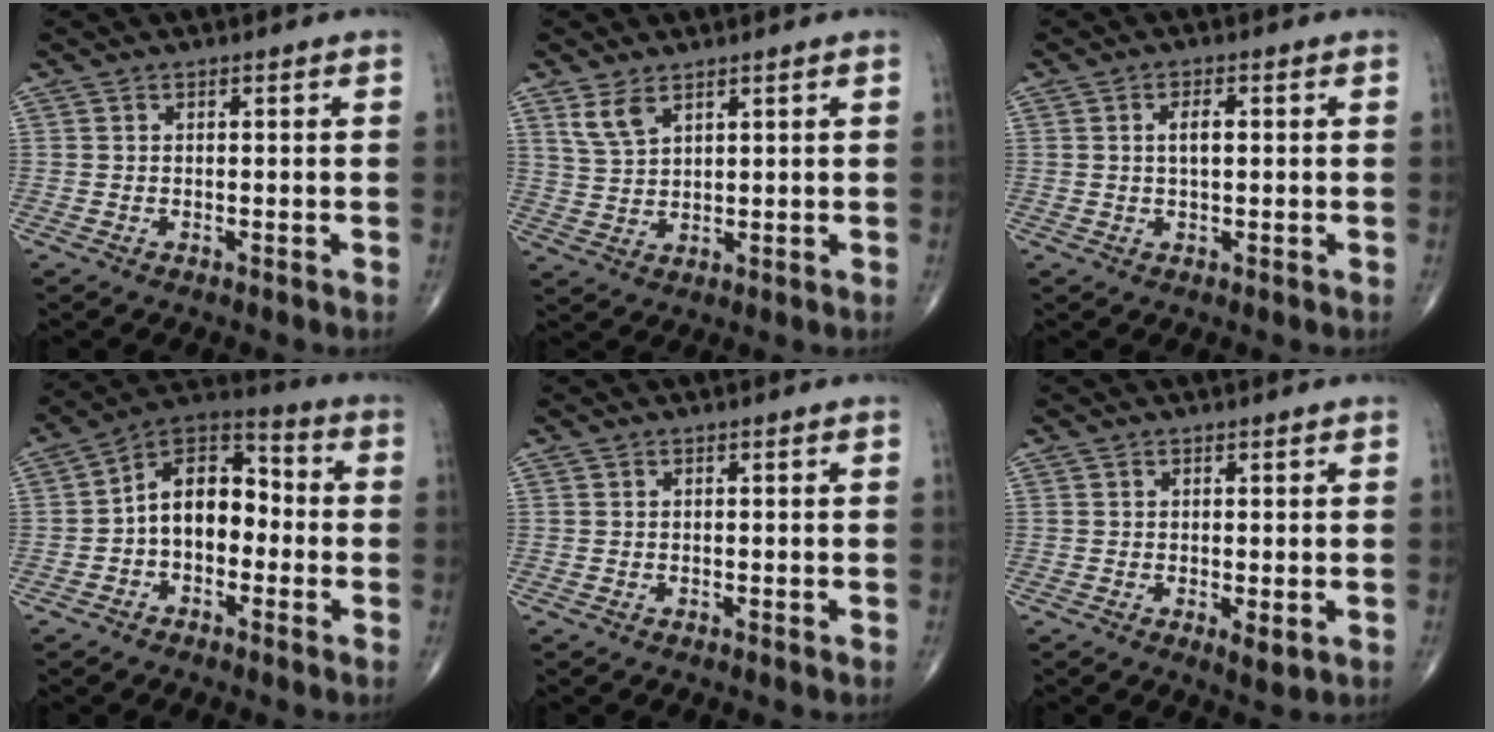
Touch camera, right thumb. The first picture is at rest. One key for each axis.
{"total": 4.6, "fx": 2.9, "fy": 2.2, "fz": 2.8, "tx": -0.054, "ty": -0.011, "tz": 0.067}
{"total": 3.2, "fx": 0.5, "fy": 1.4, "fz": 2.9, "tx": -0.050, "ty": 0.002, "tz": 0.009}
{"total": 12.1, "fx": -1.4, "fy": 8.0, "fz": 8.9, "tx": -0.111, "ty": 0.045, "tz": -0.041}
{"total": 0.0}
{"total": 2.3, "fx": -0.3, "fy": 0.8, "fz": 2.1, "tx": -0.032, "ty": -0.008, "tz": -0.003}